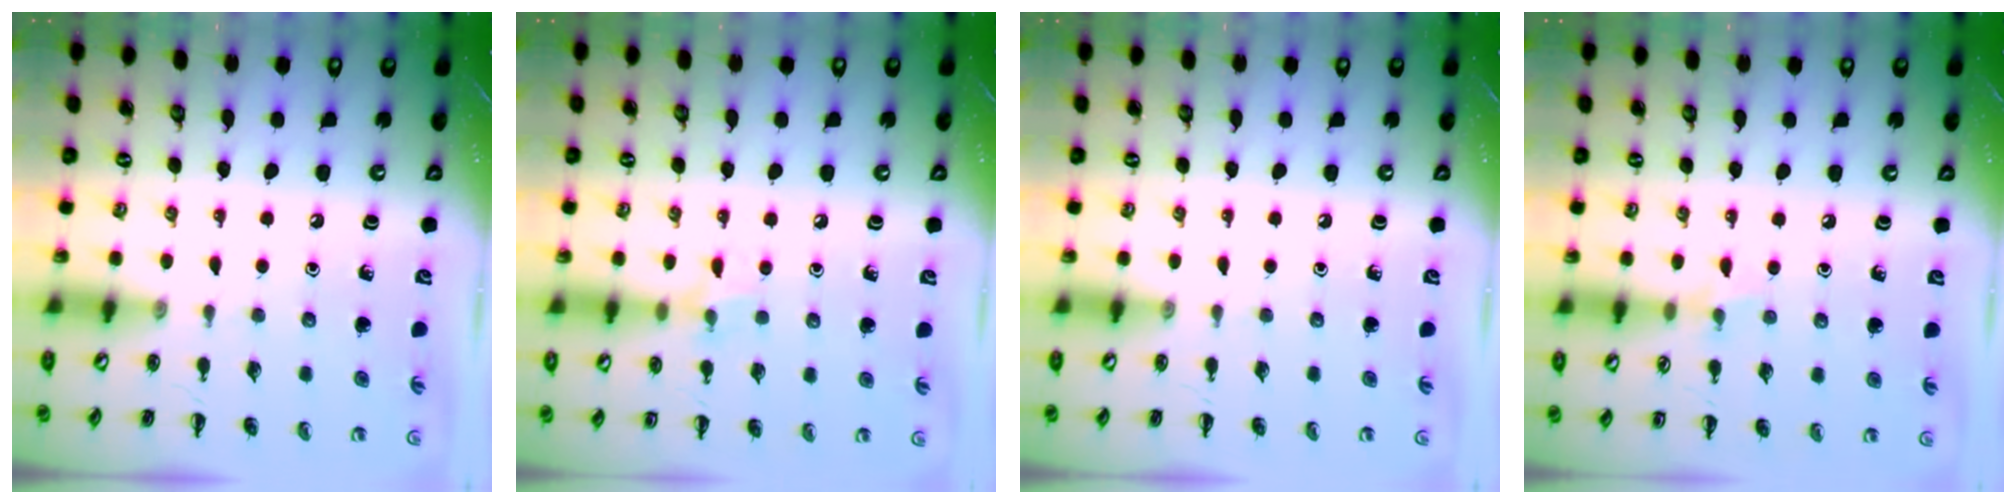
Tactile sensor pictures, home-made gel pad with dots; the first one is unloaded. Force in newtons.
{"total": 6.3, "press": 6.0, "slide": 1.8}
{"total": 0.0}
{"total": 4.8, "press": 4.5, "slide": 1.7}